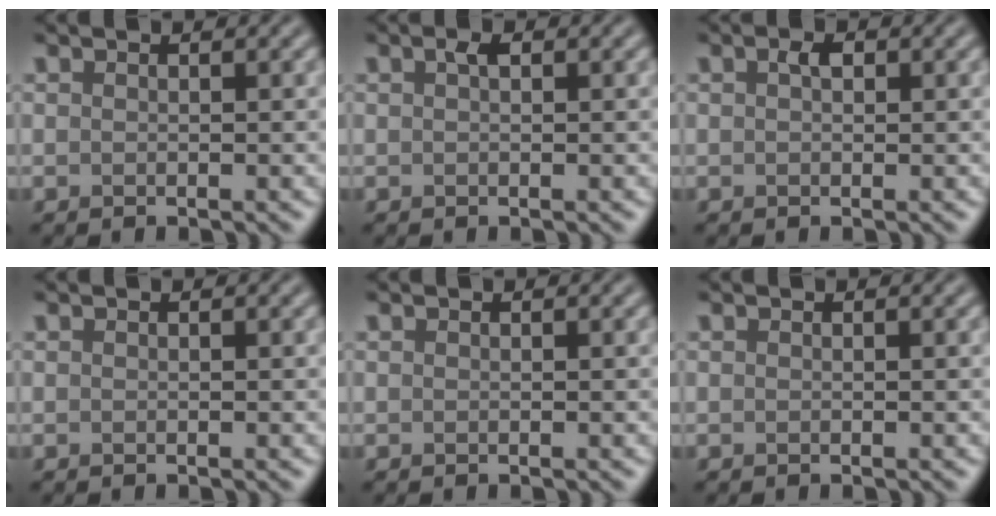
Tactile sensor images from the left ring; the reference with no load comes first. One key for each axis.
{"total": 0.9, "fx": 0.4, "fy": 0.4, "fz": 0.8, "tx": -0.012, "ty": 0.002, "tz": 0.005}
{"total": 1.2, "fx": 0.4, "fy": 0.7, "fz": 0.9, "tx": -0.015, "ty": 0.001, "tz": 0.005}
{"total": 0.0}
{"total": 0.0}
{"total": 0.0}